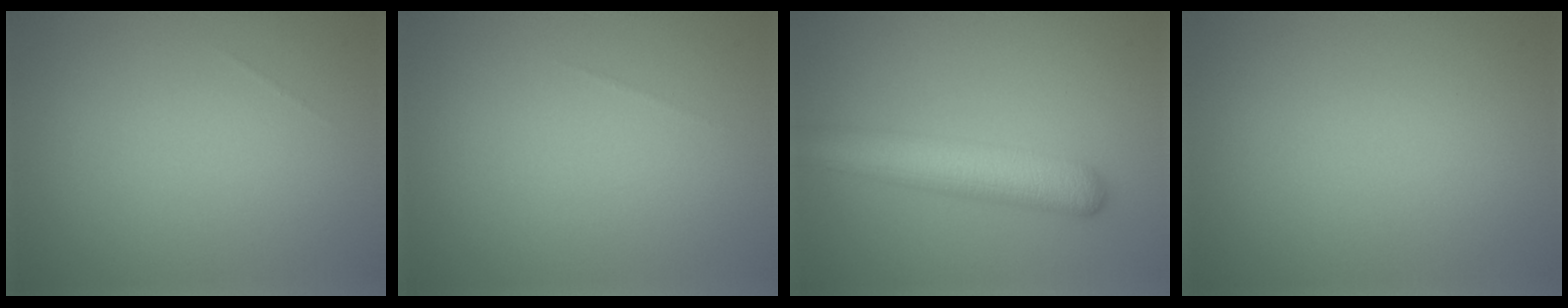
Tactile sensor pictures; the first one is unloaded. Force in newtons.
{"total": 0.0}
{"total": 6.3, "press": 6.3, "slide": 0.3}
{"total": 0.0}